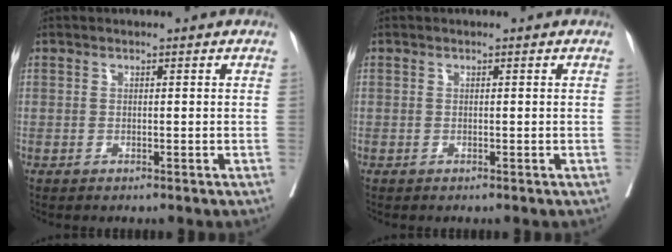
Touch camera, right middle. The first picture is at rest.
{"total": 0.0}